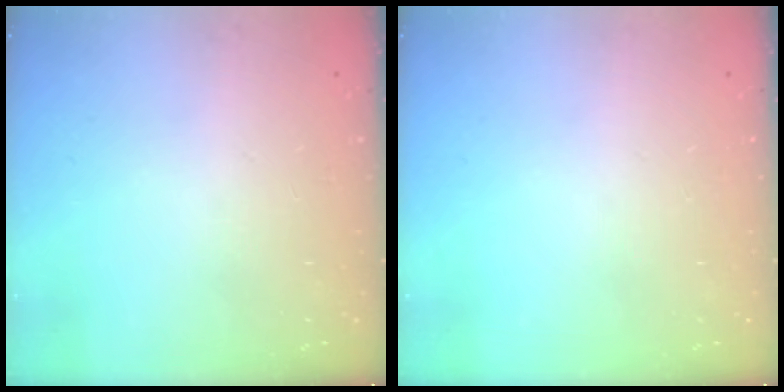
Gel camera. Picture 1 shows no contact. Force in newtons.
{"total": 0.0}